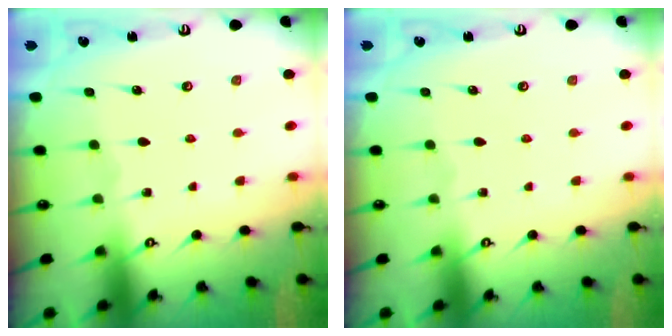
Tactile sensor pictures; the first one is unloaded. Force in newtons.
{"total": 0.0}